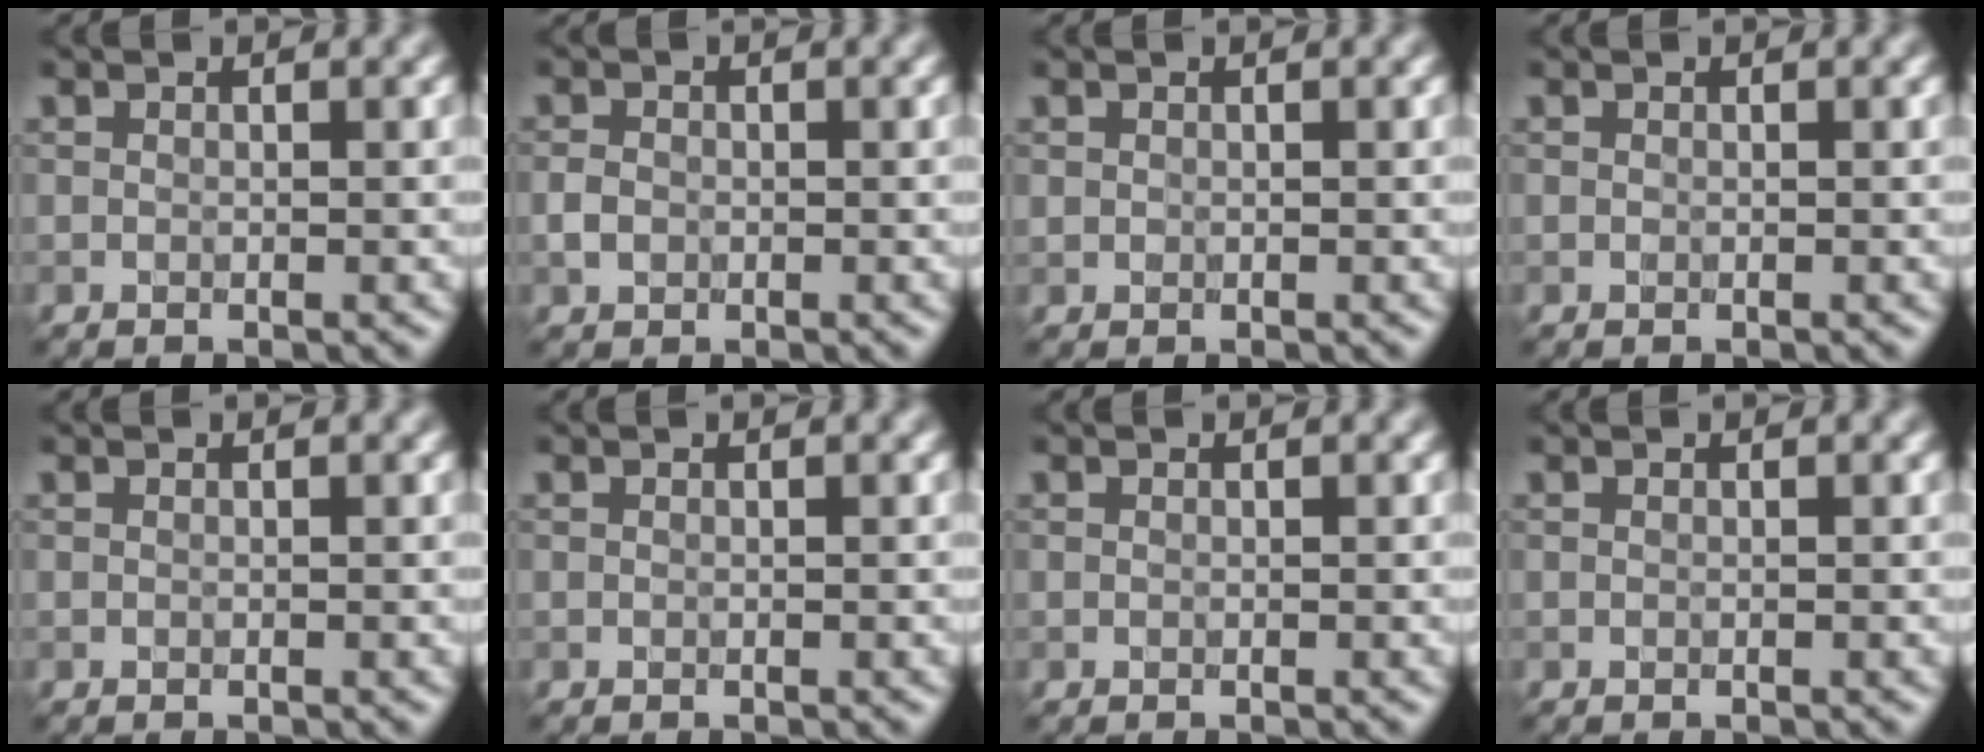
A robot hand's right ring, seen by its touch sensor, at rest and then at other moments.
{"total": 1.4, "force": [-0.3, 1.2, 0.7], "torque": [-0.014, -0.001, -0.011]}
{"total": 0.5, "force": [0.2, 0.4, 0.1], "torque": [0.000, -0.002, 0.006]}
{"total": 0.0}
{"total": 0.0}
{"total": 0.0}
{"total": 0.0}
{"total": 0.0}